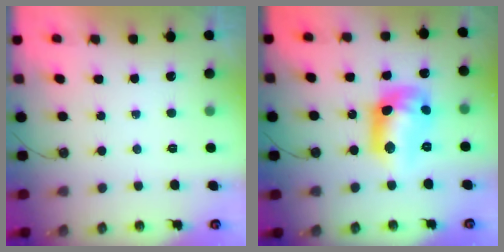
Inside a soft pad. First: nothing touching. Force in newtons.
{"total": 14.1, "press": 14.1, "slide": 1.3}